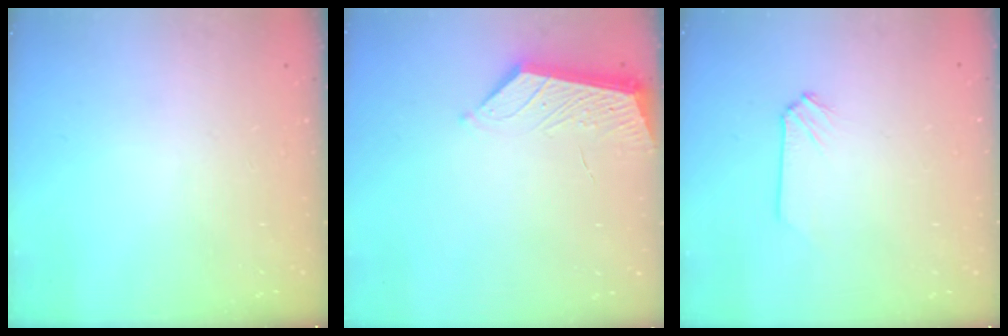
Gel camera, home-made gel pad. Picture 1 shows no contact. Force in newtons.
{"total": 3.8, "press": 3.8, "slide": 0.5}
{"total": 0.0}